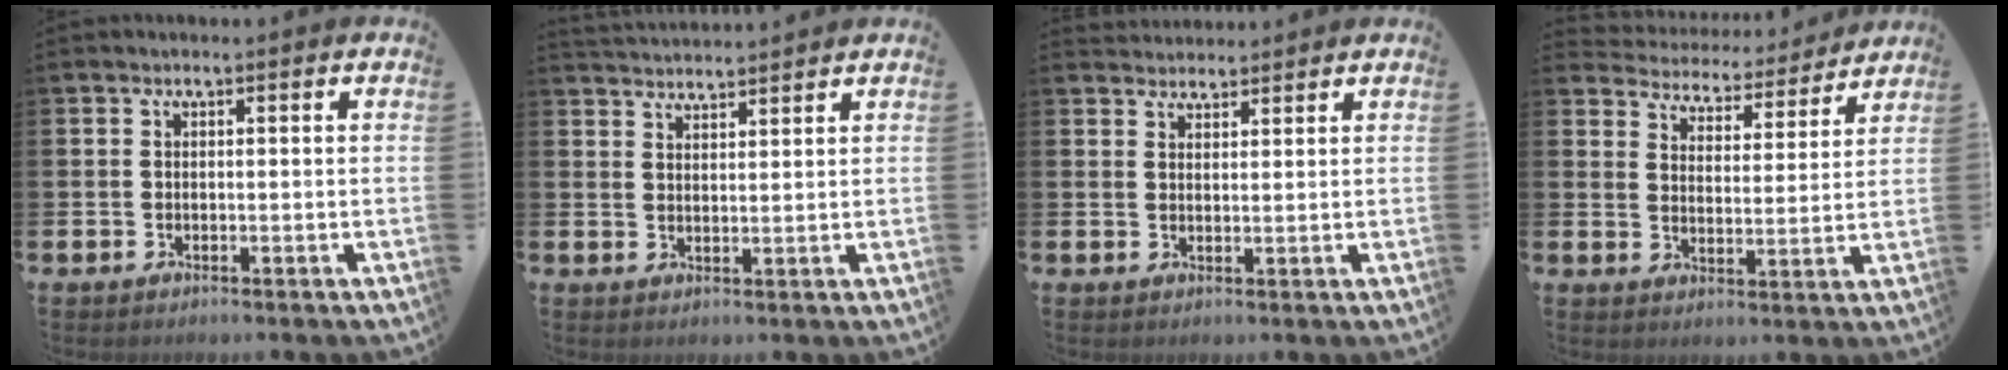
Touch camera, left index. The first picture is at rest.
{"total": 3.2, "force": [3.2, 0.1, -0.1], "torque": [-0.003, -0.019, 0.059]}
{"total": 2.7, "force": [2.6, 0.7, -0.1], "torque": [-0.003, -0.008, 0.049]}
{"total": 4.6, "force": [4.4, 1.2, 0.0], "torque": [-0.023, -0.042, 0.071]}